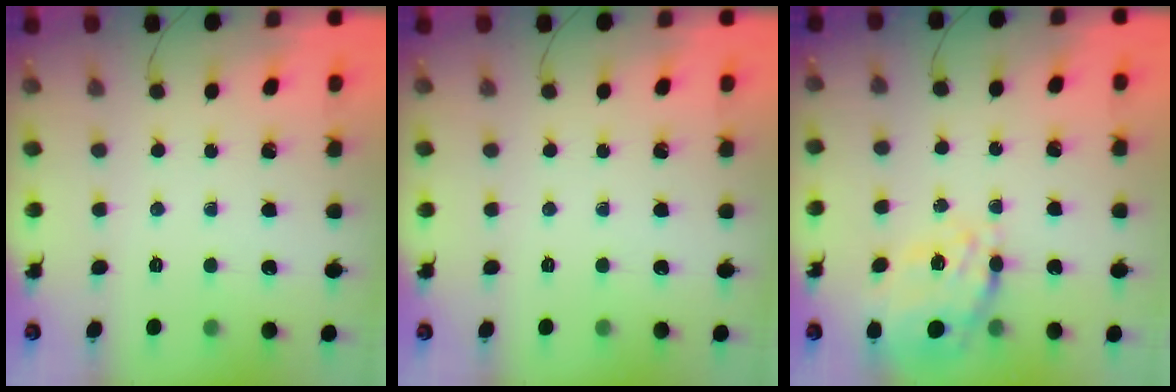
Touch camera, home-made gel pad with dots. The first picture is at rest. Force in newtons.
{"total": 0.0}
{"total": 13.5, "press": 12.8, "slide": 4.1}